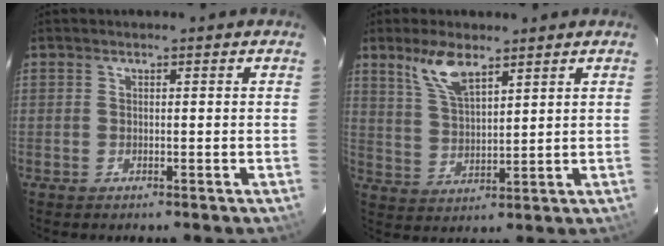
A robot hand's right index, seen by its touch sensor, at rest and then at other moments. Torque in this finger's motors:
{"motor_torque": [0.43, 0.41, 0.18, 0.06]}